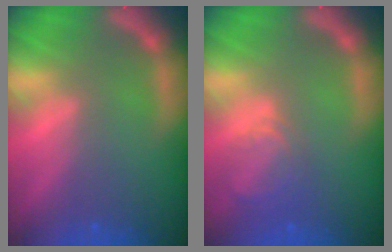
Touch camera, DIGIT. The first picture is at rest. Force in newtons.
{"total": 3.4}